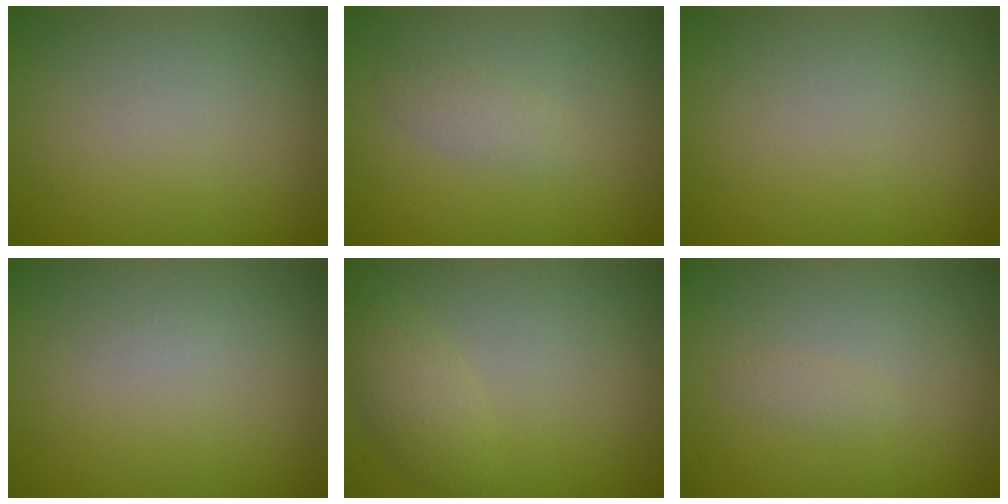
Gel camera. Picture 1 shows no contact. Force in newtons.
{"total": 1.2, "press": 1.2, "slide": 0.0}
{"total": 0.0}
{"total": 0.0}
{"total": 2.3, "press": 2.3, "slide": 0.1}
{"total": 0.6, "press": 0.6, "slide": 0.1}